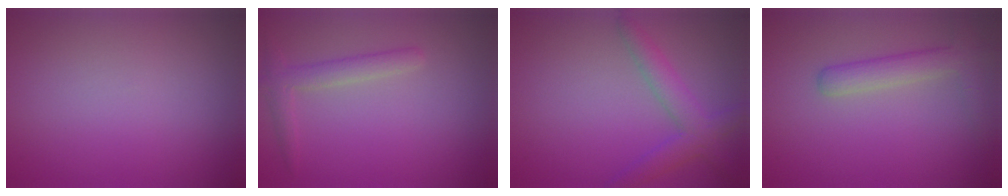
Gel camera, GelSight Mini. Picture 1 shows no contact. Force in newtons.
{"total": 2.1, "press": 2.1, "slide": 0.0}
{"total": 2.2, "press": 2.2, "slide": 0.2}
{"total": 2.8, "press": 2.8, "slide": 0.1}